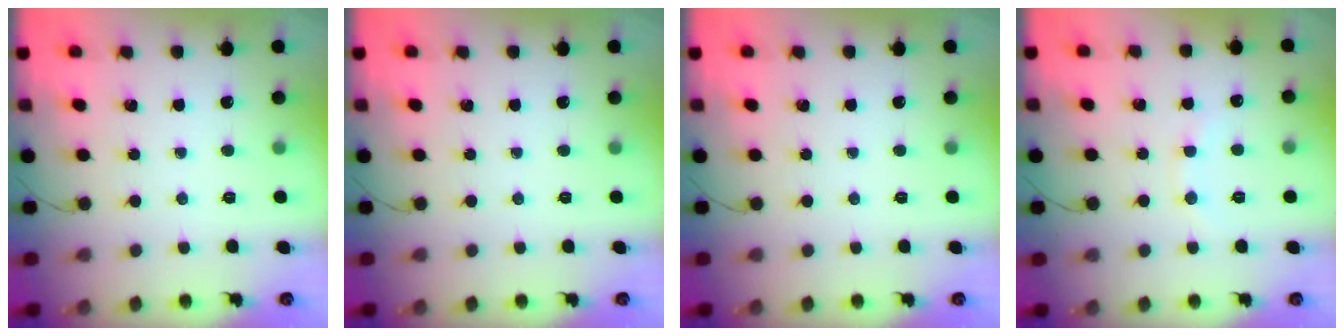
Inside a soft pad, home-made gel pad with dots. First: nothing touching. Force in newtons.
{"total": 0.0}
{"total": 0.0}
{"total": 4.9, "press": 4.8, "slide": 1.0}